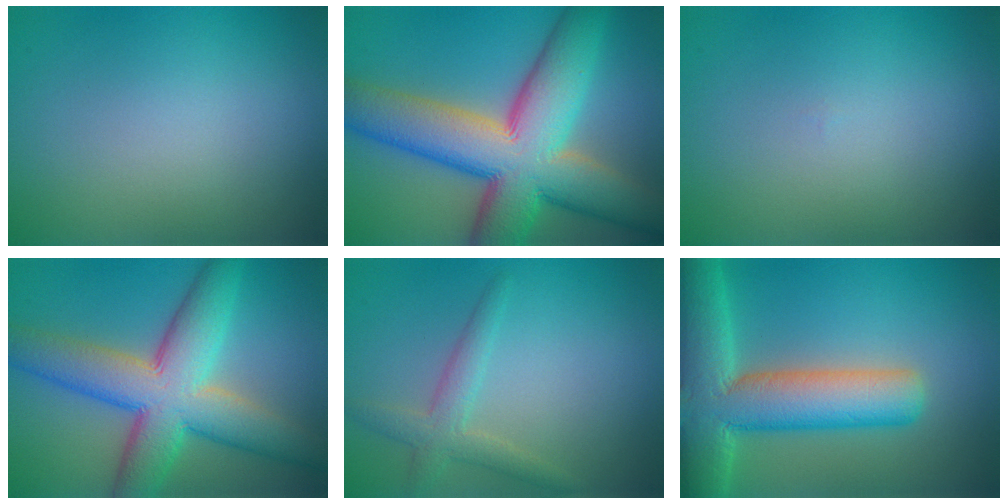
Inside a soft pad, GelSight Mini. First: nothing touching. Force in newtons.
{"total": 14.1, "press": 14.1, "slide": 0.8}
{"total": 0.0}
{"total": 10.2, "press": 10.2, "slide": 0.5}
{"total": 2.6, "press": 2.6, "slide": 0.1}
{"total": 11.0, "press": 10.9, "slide": 0.7}